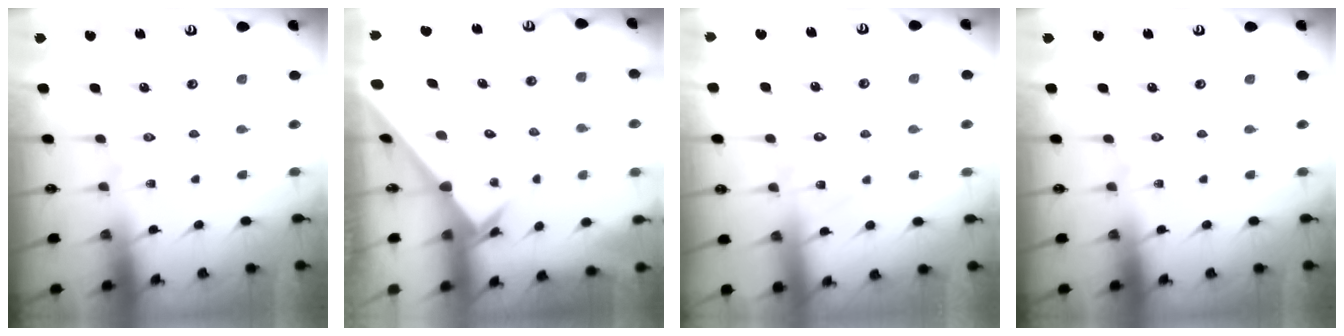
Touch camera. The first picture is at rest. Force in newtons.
{"total": 2.6, "press": 2.6, "slide": 0.2}
{"total": 4.6, "press": 4.5, "slide": 0.5}
{"total": 0.0}